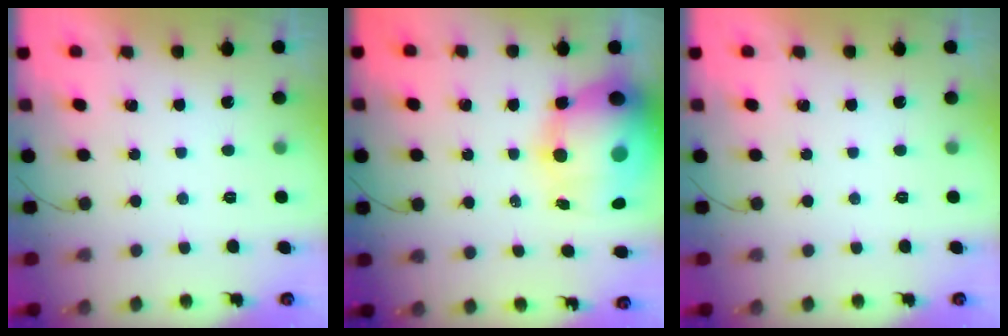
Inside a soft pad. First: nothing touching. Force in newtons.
{"total": 22.6, "press": 22.0, "slide": 5.0}
{"total": 0.0}